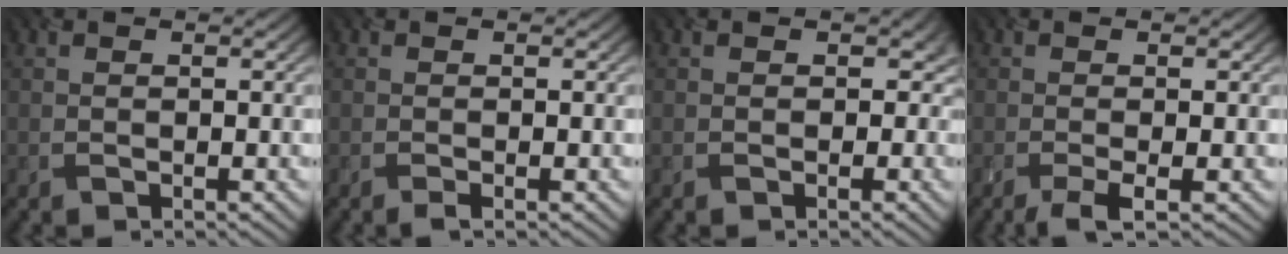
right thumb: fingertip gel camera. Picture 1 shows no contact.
{"total": 0.8, "force": [-0.4, 0.1, 0.6], "torque": [-0.013, -0.001, -0.008]}
{"total": 2.3, "force": [-0.5, 2.0, 1.0], "torque": [-0.011, -0.015, -0.007]}
{"total": 2.6, "force": [-1.6, 0.5, 2.1], "torque": [-0.040, -0.002, -0.031]}